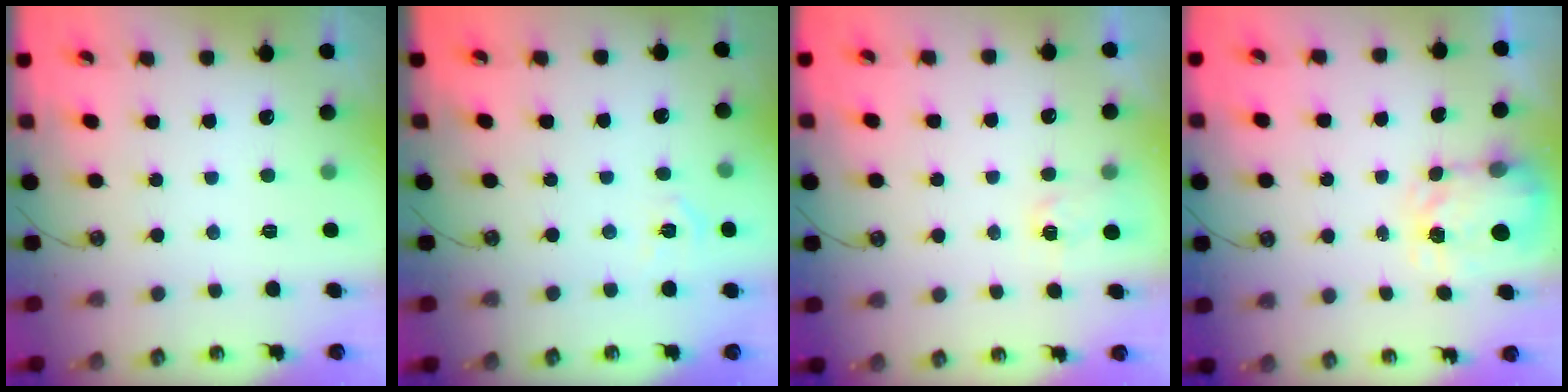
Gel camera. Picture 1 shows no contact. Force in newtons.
{"total": 3.7, "press": 3.7, "slide": 0.4}
{"total": 2.9, "press": 2.9, "slide": 0.4}
{"total": 3.7, "press": 3.6, "slide": 0.5}